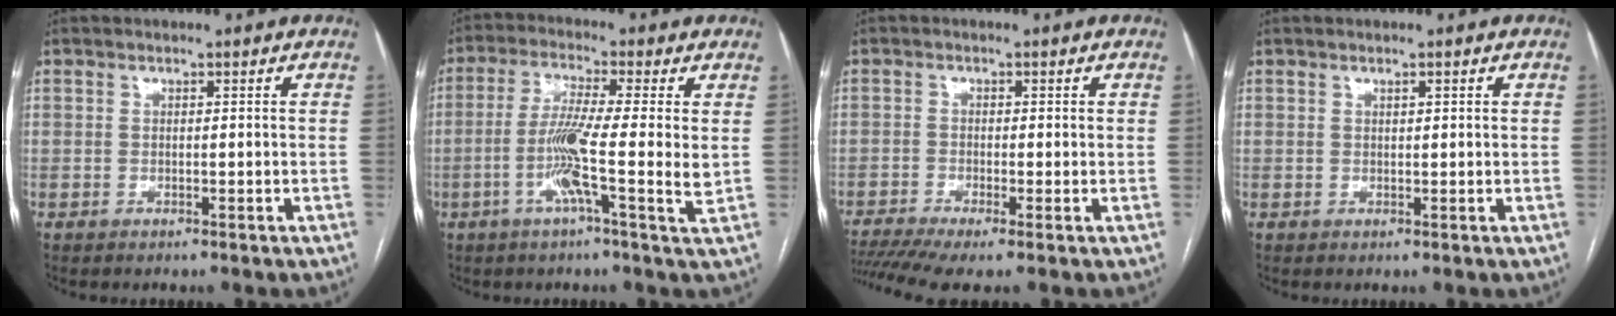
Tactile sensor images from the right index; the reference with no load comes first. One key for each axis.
{"total": 9.4, "fx": -1.1, "fy": -0.7, "fz": 9.3, "tx": -0.174, "ty": -0.008, "tz": -0.033}
{"total": 6.1, "fx": -4.0, "fy": 0.7, "fz": 4.6, "tx": -0.088, "ty": -0.006, "tz": -0.076}
{"total": 0.7, "fx": 0.4, "fy": 0.2, "fz": 0.6, "tx": -0.010, "ty": 0.000, "tz": 0.006}